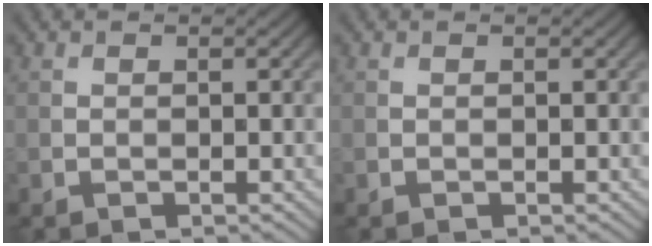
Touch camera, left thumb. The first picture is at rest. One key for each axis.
{"total": 0.0}